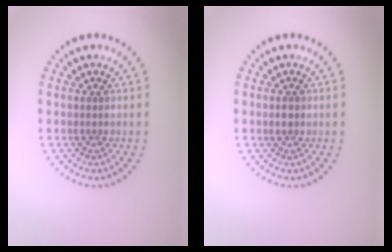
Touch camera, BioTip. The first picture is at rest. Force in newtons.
{"total": 1.2, "press": 1.2, "slide": 0.1}